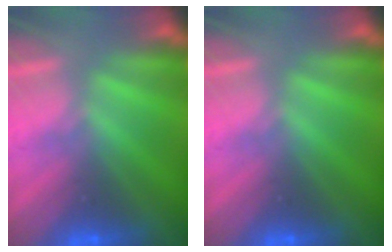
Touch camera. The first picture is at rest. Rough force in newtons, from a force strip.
{"total": 0.0}